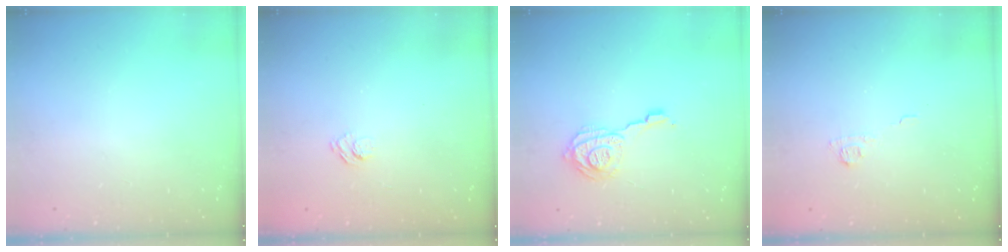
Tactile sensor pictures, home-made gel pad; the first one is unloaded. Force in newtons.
{"total": 3.1, "press": 2.8, "slide": 1.3}
{"total": 12.7, "press": 12.6, "slide": 1.8}
{"total": 3.9, "press": 3.7, "slide": 1.1}